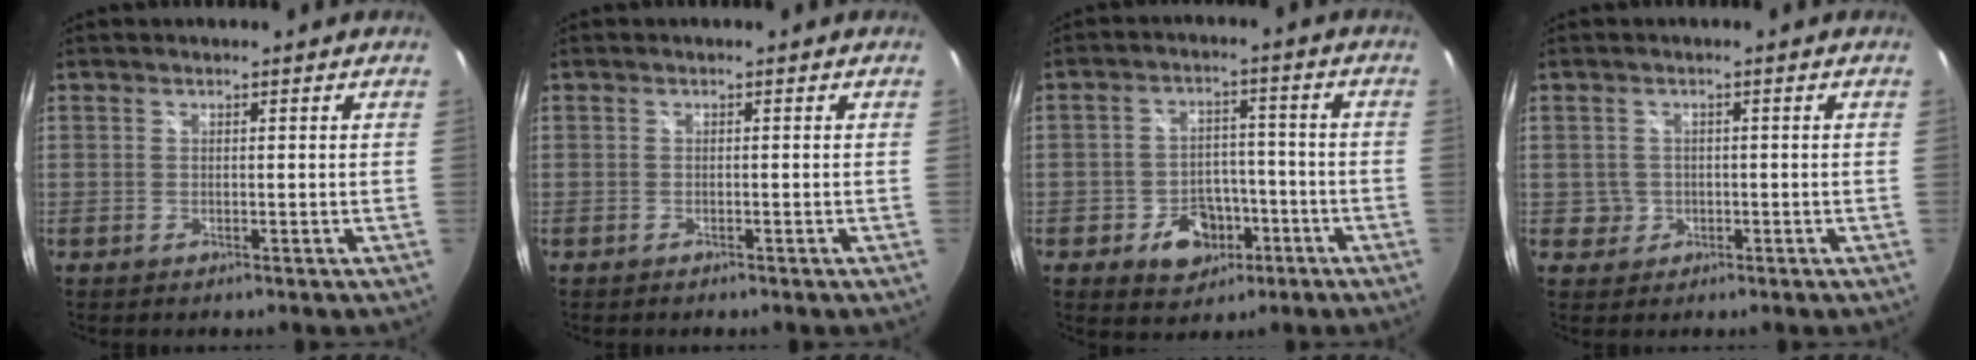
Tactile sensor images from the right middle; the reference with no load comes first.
{"total": 0.7, "force": [-0.6, 0.2, 0.2], "torque": [-0.004, -0.003, -0.012]}
{"total": 8.5, "force": [-4.1, 6.6, 3.7], "torque": [-0.083, 0.017, -0.046]}
{"total": 2.7, "force": [-0.4, 2.7, 0.2], "torque": [-0.003, 0.003, -0.003]}